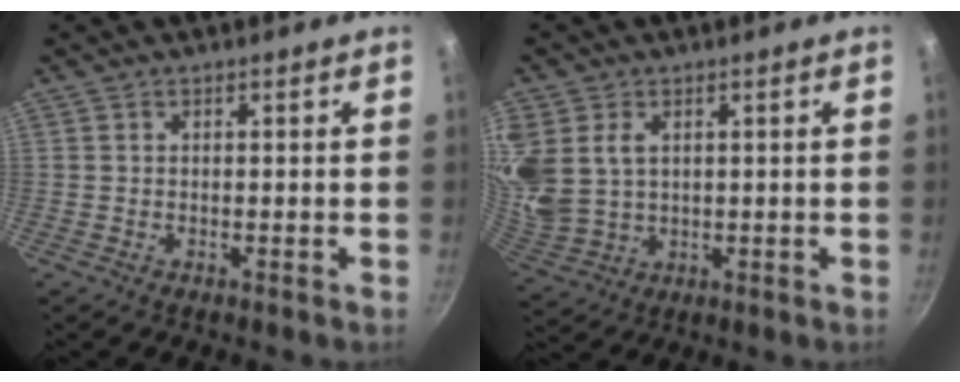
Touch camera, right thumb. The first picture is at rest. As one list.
[{"total": 11.7, "force": [3.4, 8.7, 7.0], "torque": [-0.153, -0.008, 0.080]}]